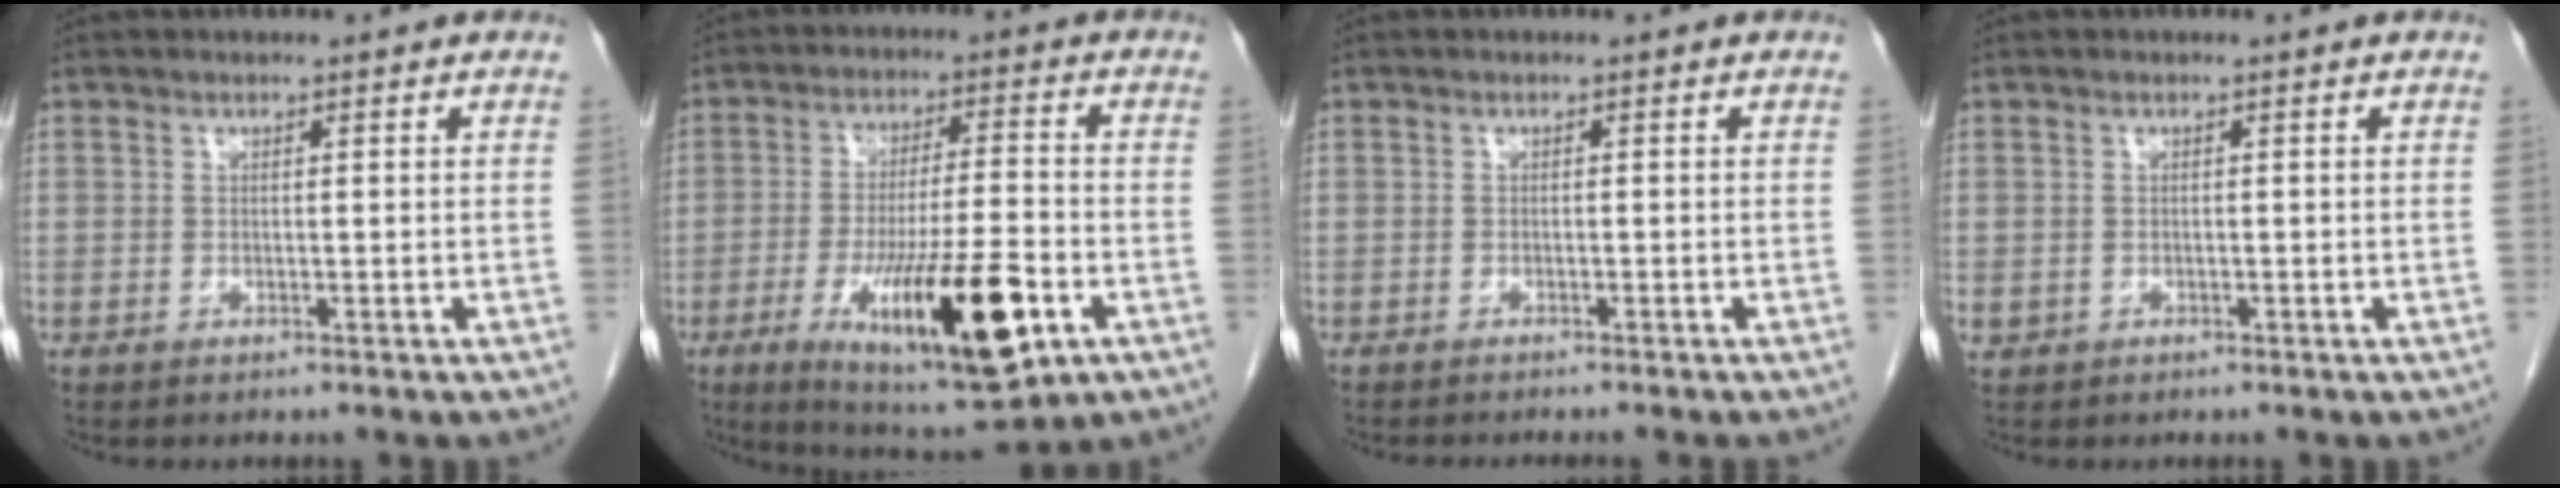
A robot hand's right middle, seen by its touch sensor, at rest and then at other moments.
{"total": 17.7, "force": [-6.7, 3.0, 16.0], "torque": [-0.266, -0.027, -0.095]}
{"total": 4.5, "force": [-4.0, 0.2, 2.0], "torque": [-0.021, -0.005, -0.053]}
{"total": 0.9, "force": [-0.3, 0.9, 0.2], "torque": [0.000, 0.005, -0.002]}